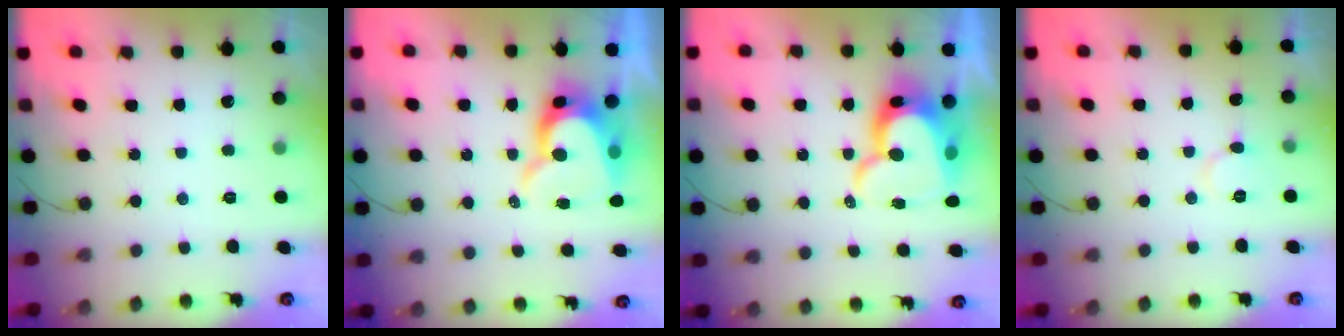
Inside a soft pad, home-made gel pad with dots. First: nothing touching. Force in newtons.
{"total": 11.5, "press": 11.5, "slide": 0.9}
{"total": 15.0, "press": 14.9, "slide": 1.4}
{"total": 5.4, "press": 5.4, "slide": 0.3}